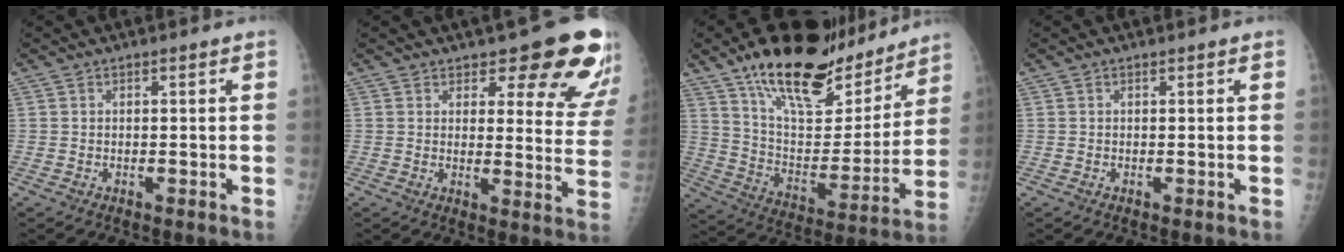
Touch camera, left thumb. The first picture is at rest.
{"total": 14.5, "force": [10.6, 5.5, 8.3], "torque": [-0.044, -0.071, 0.109]}
{"total": 26.4, "force": [18.5, 10.8, 15.5], "torque": [-0.203, -0.065, 0.301]}
{"total": 0.0}